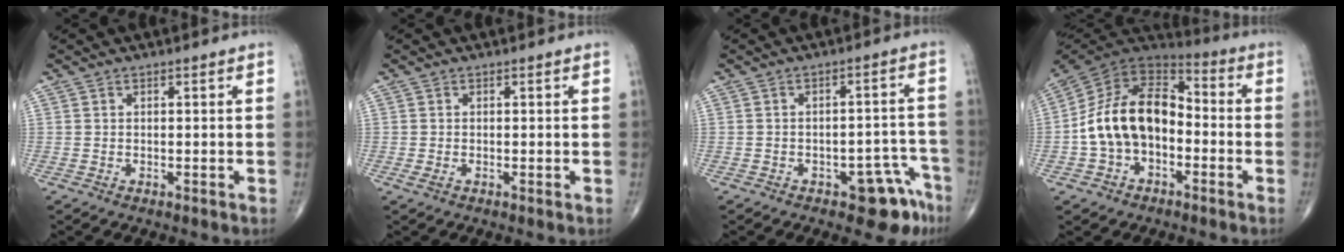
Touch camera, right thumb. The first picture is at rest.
{"total": 1.1, "force": [-0.3, 0.5, 1.0], "torque": [-0.024, -0.004, -0.007]}
{"total": 8.0, "force": [-5.0, 3.7, 5.0], "torque": [-0.028, 0.041, -0.059]}
{"total": 17.1, "force": [-2.8, 11.5, 12.3], "torque": [-0.201, 0.051, -0.056]}